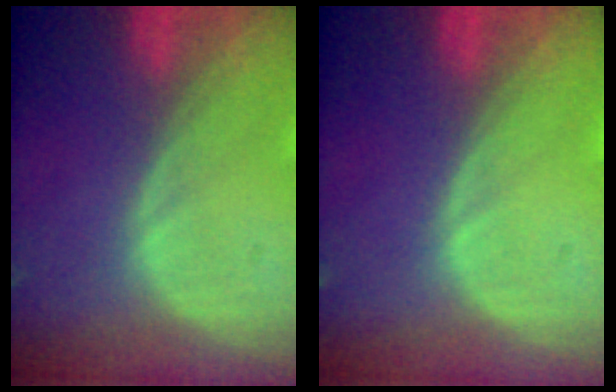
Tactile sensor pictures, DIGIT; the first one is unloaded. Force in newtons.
{"total": 0.0}